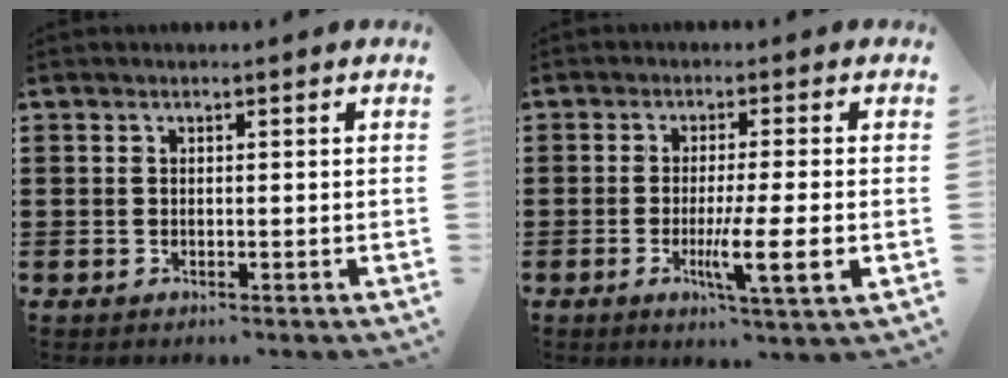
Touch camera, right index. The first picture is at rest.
{"total": 7.1, "force": [-1.6, 0.2, 7.0], "torque": [-0.121, -0.017, -0.027]}